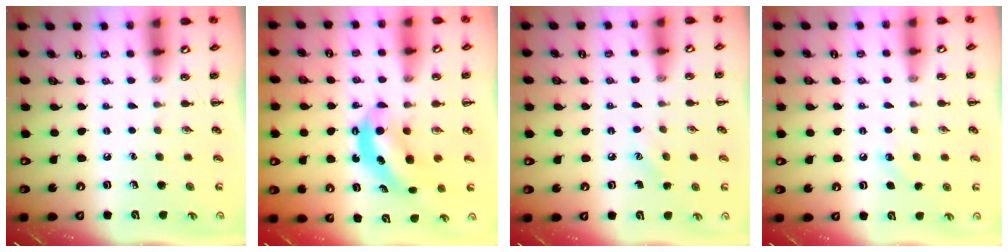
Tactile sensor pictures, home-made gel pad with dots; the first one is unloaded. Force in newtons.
{"total": 5.9, "press": 5.8, "slide": 0.4}
{"total": 6.0, "press": 5.8, "slide": 1.6}
{"total": 4.0, "press": 3.8, "slide": 1.1}